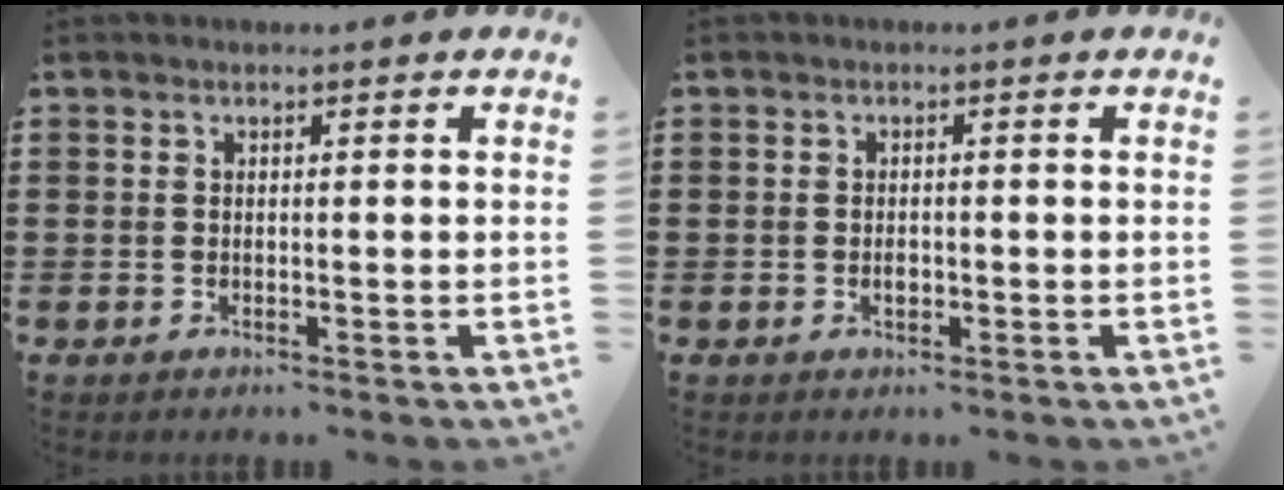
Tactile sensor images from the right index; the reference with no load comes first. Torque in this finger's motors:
{"motor_torque": [0.95, 1.01, 0.15, 0.03]}